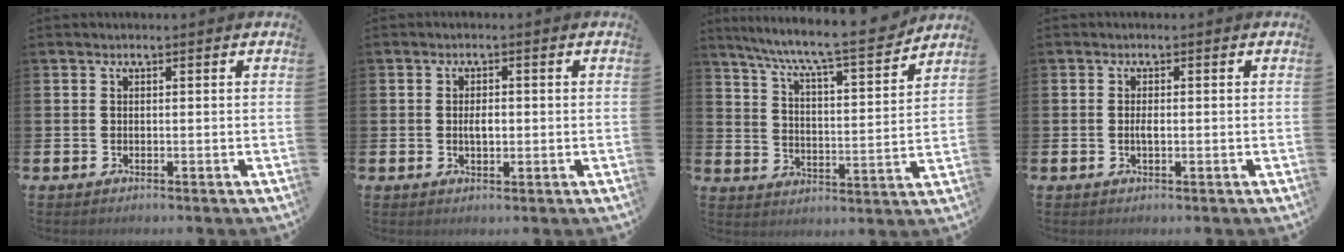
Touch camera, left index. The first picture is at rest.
{"total": 2.0, "force": [0.0, 1.1, 1.7], "torque": [-0.024, 0.001, -0.004]}
{"total": 8.6, "force": [7.9, 0.3, 3.2], "torque": [-0.093, -0.060, 0.132]}
{"total": 1.3, "force": [-0.1, 0.5, 1.2], "torque": [-0.020, 0.001, -0.004]}